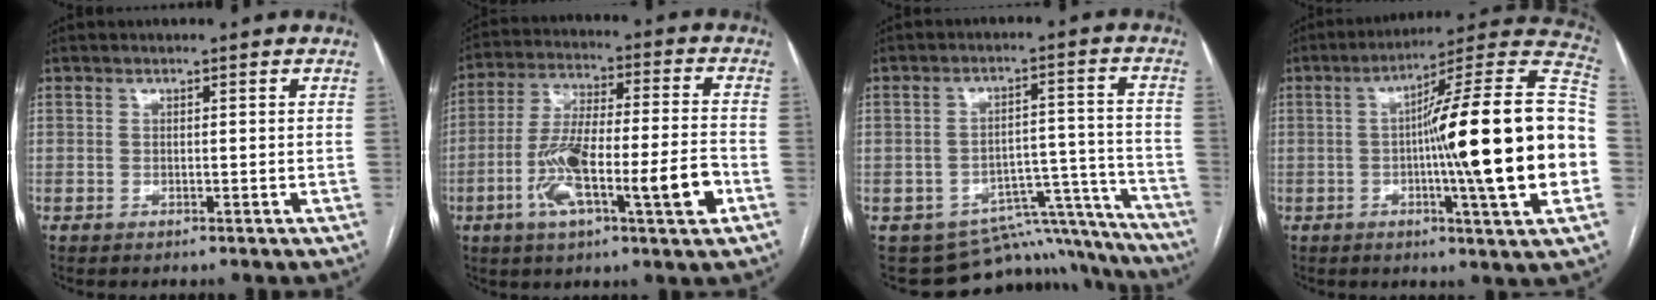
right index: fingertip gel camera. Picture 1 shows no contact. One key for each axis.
{"total": 15.8, "fx": -5.4, "fy": 2.1, "fz": 14.7, "tx": -0.263, "ty": 0.005, "tz": -0.089}
{"total": 14.7, "fx": -12.9, "fy": 6.4, "fz": 2.9, "tx": -0.018, "ty": 0.070, "tz": -0.161}
{"total": 24.6, "fx": -2.6, "fy": 0.0, "fz": 24.4, "tx": -0.293, "ty": 0.018, "tz": -0.049}